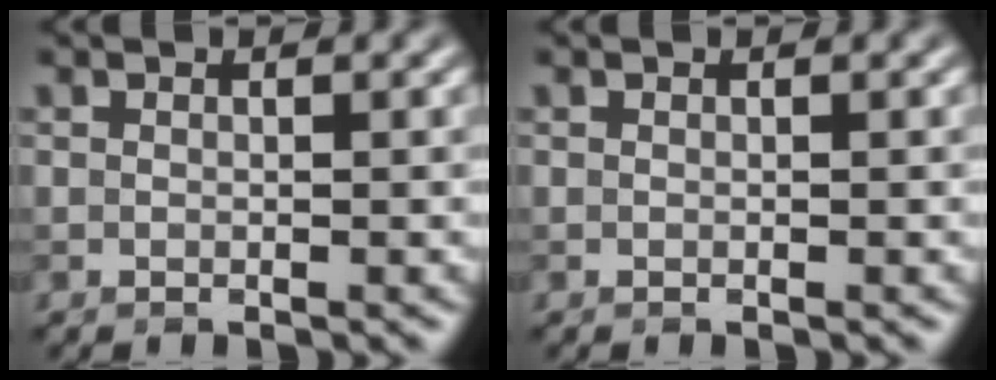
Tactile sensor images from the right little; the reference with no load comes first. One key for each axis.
{"total": 0.0}